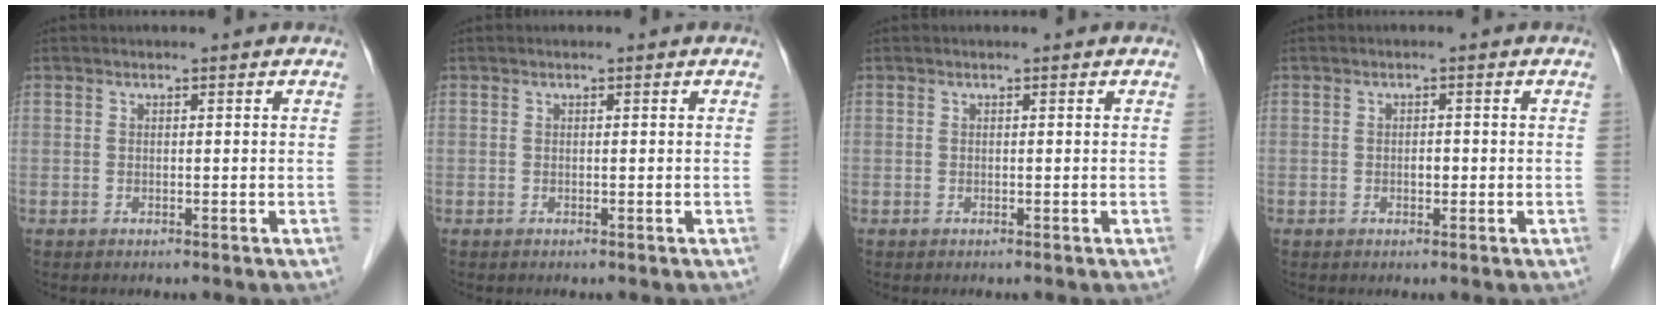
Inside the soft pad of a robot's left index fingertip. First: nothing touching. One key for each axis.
{"total": 0.0}
{"total": 0.0}
{"total": 1.1, "fx": -0.4, "fy": 0.6, "fz": 0.8, "tx": -0.014, "ty": -0.002, "tz": -0.008}